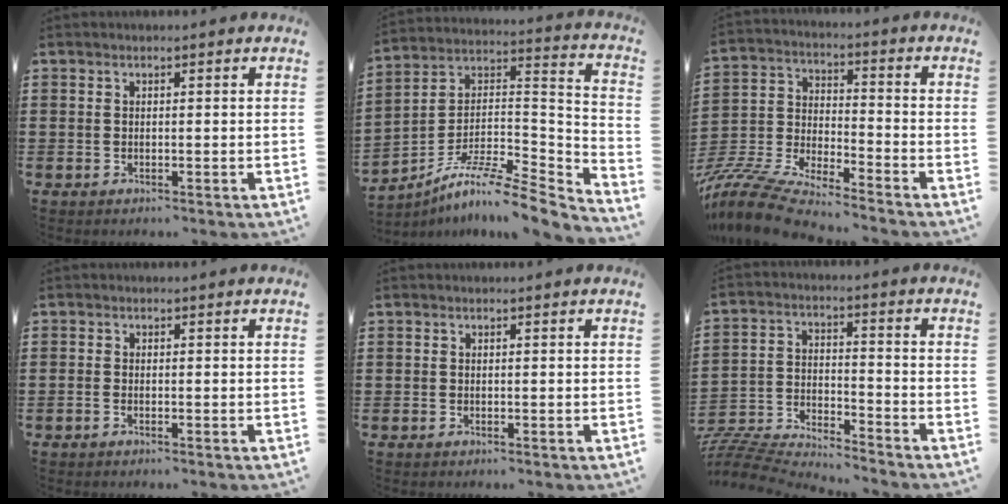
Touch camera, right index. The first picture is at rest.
{"total": 8.1, "force": [-6.7, 0.9, 4.5], "torque": [-0.087, -0.007, -0.137]}
{"total": 8.5, "force": [-8.1, 0.4, 2.4], "torque": [-0.072, -0.006, -0.169]}
{"total": 0.6, "force": [-0.5, 0.0, 0.2], "torque": [-0.006, -0.004, -0.010]}
{"total": 0.0}
{"total": 6.2, "force": [-6.2, 0.0, 0.4], "torque": [-0.030, -0.011, -0.133]}